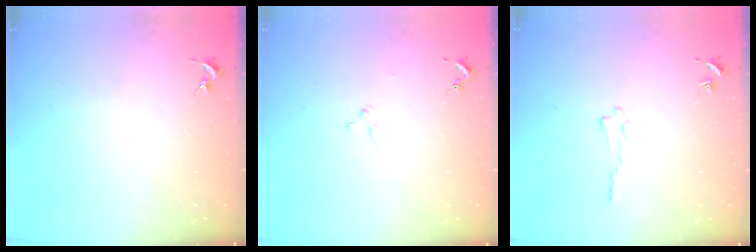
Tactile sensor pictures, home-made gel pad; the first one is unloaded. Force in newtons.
{"total": 1.1, "press": 1.1, "slide": 0.1}
{"total": 0.0}